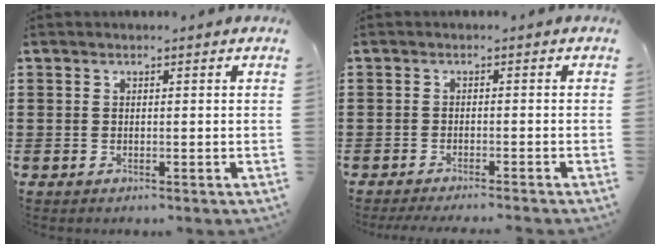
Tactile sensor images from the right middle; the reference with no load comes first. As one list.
[{"total": 1.5, "force": [-1.4, -0.2, 0.5], "torque": [-0.006, -0.001, -0.027]}]